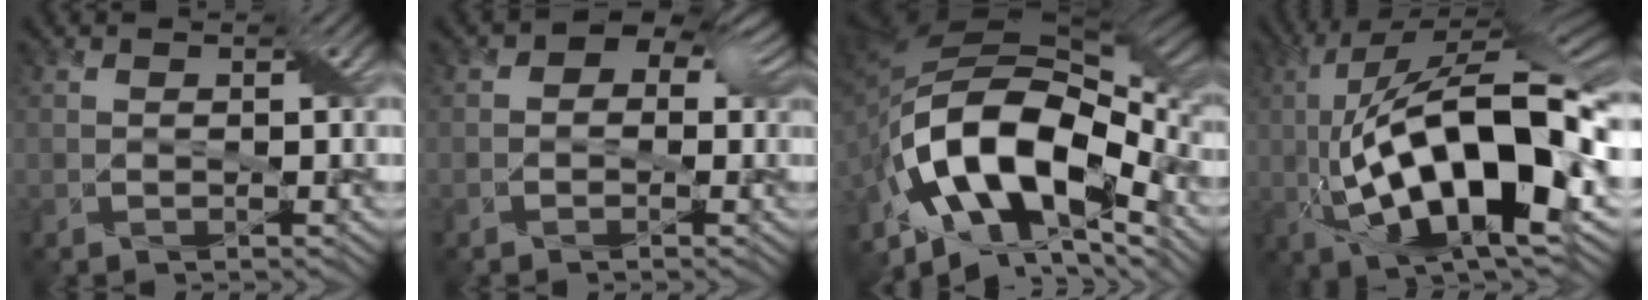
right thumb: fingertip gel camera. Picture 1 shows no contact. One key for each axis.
{"total": 5.6, "fx": 1.5, "fy": 4.1, "fz": 3.4, "tx": -0.039, "ty": 0.028, "tz": -0.013}
{"total": 17.6, "fx": -5.9, "fy": 9.6, "fz": 13.5, "tx": -0.282, "ty": -0.001, "tz": -0.118}
{"total": 18.8, "fx": -2.1, "fy": 6.4, "fz": 17.6, "tx": -0.333, "ty": 0.033, "tz": -0.042}